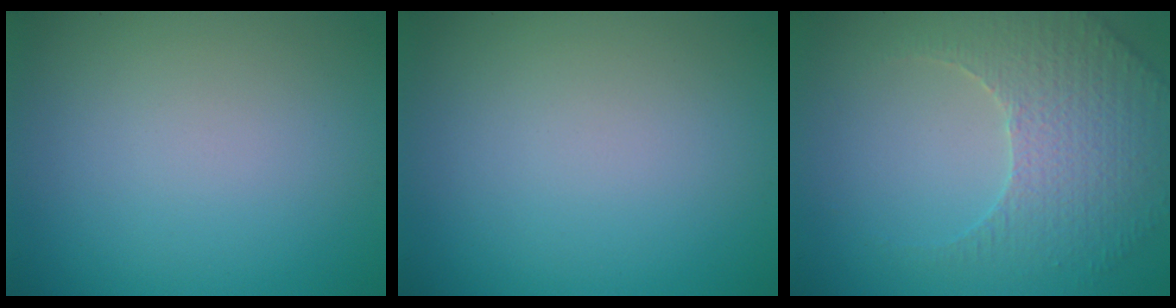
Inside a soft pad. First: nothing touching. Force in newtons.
{"total": 0.0}
{"total": 3.8, "press": 3.6, "slide": 1.2}